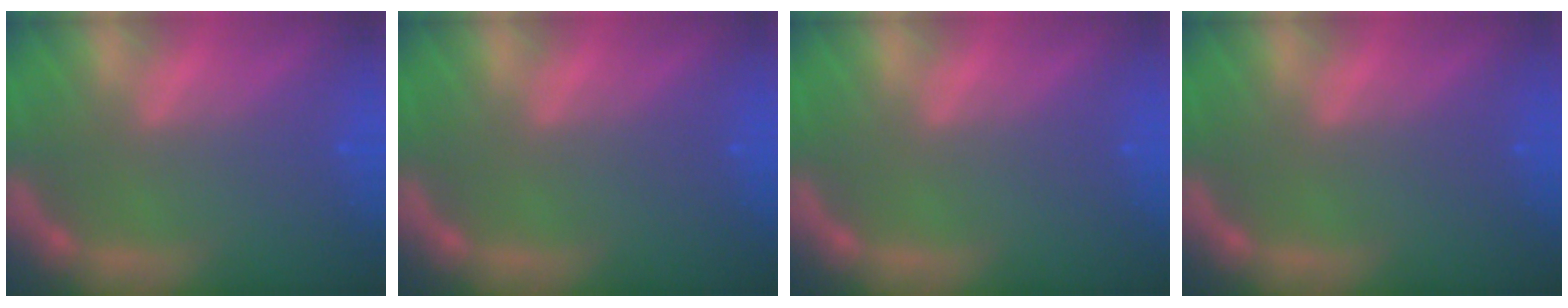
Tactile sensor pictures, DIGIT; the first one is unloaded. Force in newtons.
{"total": 0.0}
{"total": 0.0}
{"total": 0.0}